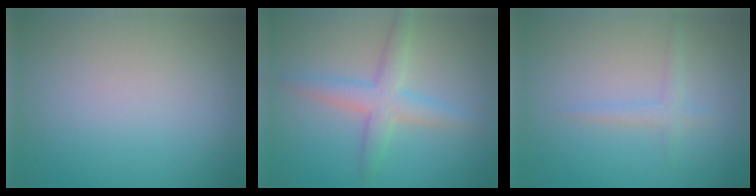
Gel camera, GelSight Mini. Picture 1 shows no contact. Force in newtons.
{"total": 3.4, "press": 3.4, "slide": 0.2}
{"total": 1.4, "press": 1.4, "slide": 0.1}